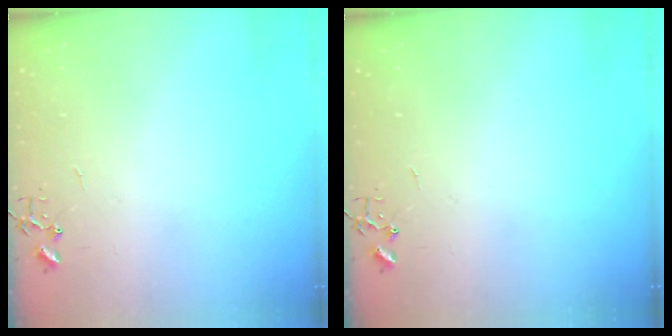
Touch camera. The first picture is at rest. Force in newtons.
{"total": 0.0}